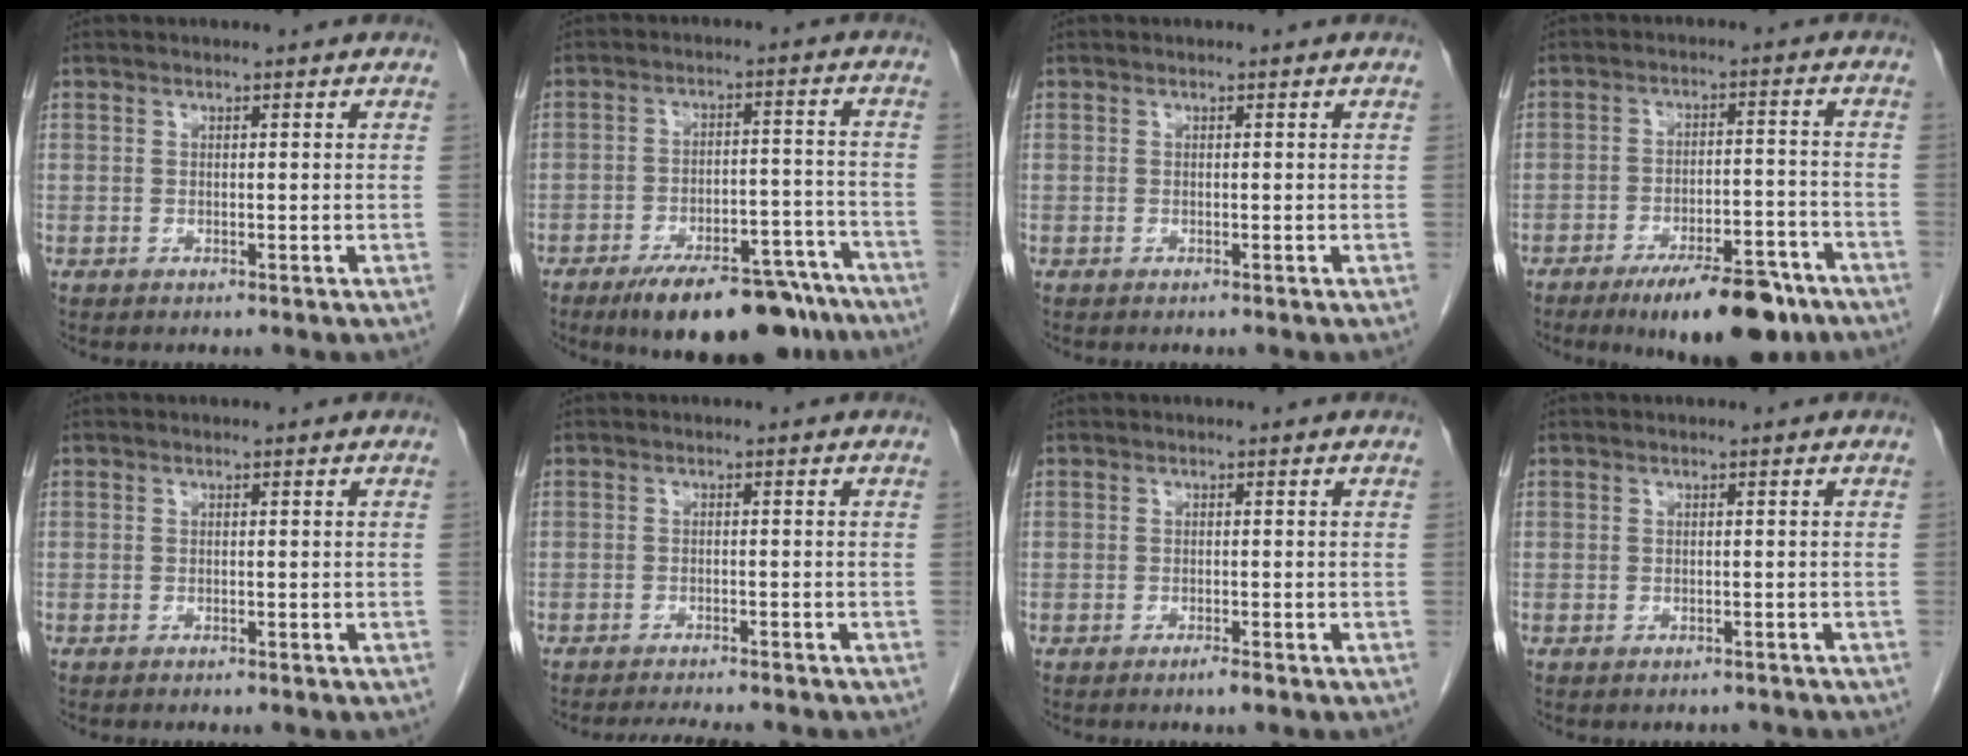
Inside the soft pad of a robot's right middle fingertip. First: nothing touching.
{"total": 16.5, "force": [-13.1, 5.2, 8.6], "torque": [-0.077, 0.021, -0.188]}
{"total": 0.0}
{"total": 12.8, "force": [-9.1, 3.6, 8.3], "torque": [-0.112, 0.001, -0.140]}
{"total": 0.7, "force": [-0.6, 0.2, 0.3], "torque": [-0.013, -0.002, -0.007]}
{"total": 6.5, "force": [-5.9, 0.9, 2.4], "torque": [-0.031, -0.010, -0.082]}
{"total": 1.1, "force": [-0.9, 0.1, 0.7], "torque": [-0.014, -0.001, -0.014]}
{"total": 1.5, "force": [-1.3, 0.6, -0.1], "torque": [-0.001, 0.001, -0.020]}